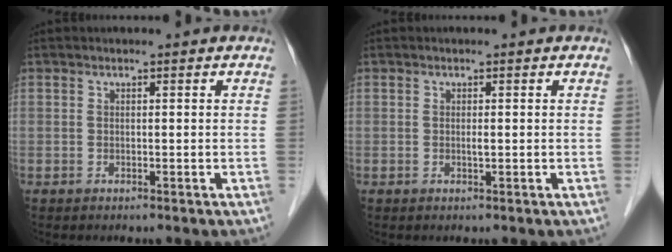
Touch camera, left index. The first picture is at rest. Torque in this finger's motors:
{"motor_torque": [0.18, 0.10, 0.00, 0.00]}